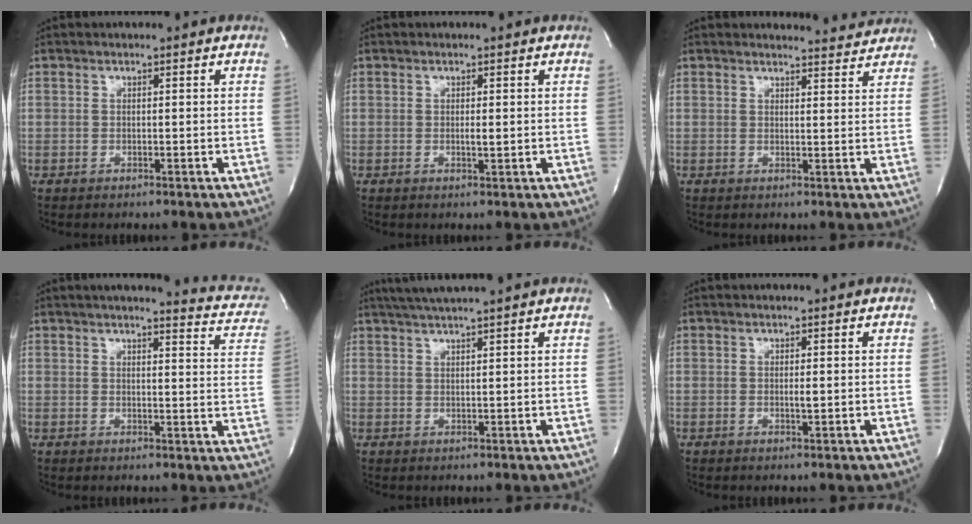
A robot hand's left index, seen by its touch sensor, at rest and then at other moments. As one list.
[{"total": 1.1, "force": [-0.7, 0.0, 0.8], "torque": [-0.018, -0.007, -0.011]}, {"total": 4.5, "force": [4.5, 0.4, -0.2], "torque": [0.000, -0.013, 0.040]}, {"total": 12.2, "force": [10.3, 2.3, 6.1], "torque": [-0.058, -0.023, 0.091]}, {"total": 6.5, "force": [5.4, -1.0, 3.5], "torque": [-0.059, 0.019, 0.083]}, {"total": 1.0, "force": [-0.7, 0.0, 0.6], "torque": [-0.015, -0.007, -0.011]}]